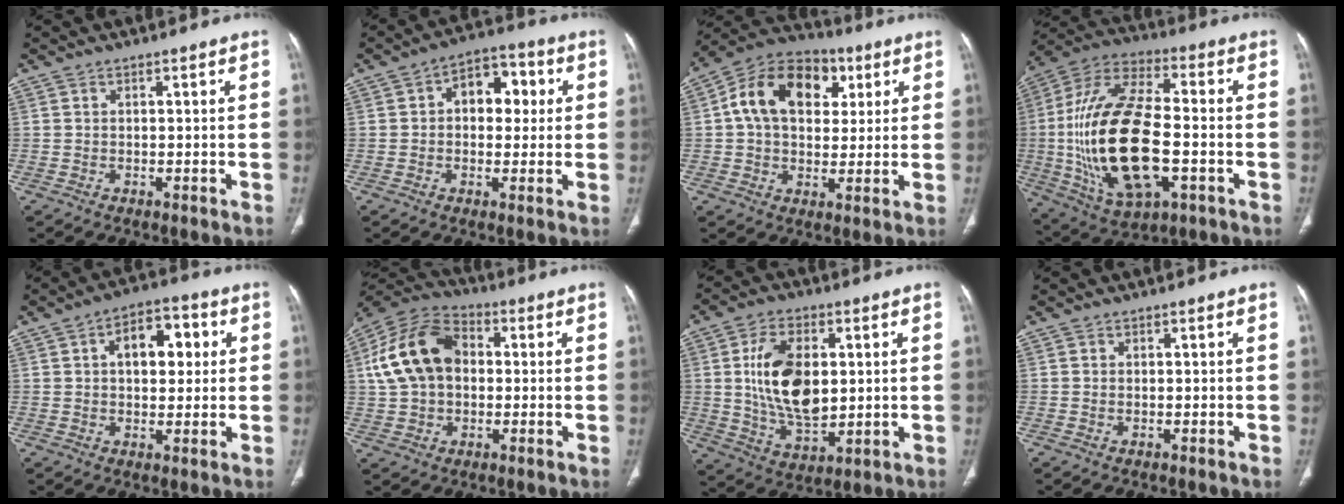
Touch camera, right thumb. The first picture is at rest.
{"total": 9.7, "force": [1.8, 6.5, 7.0], "torque": [-0.058, 0.022, 0.022]}
{"total": 16.7, "force": [4.6, 11.7, 11.0], "torque": [-0.157, 0.012, 0.068]}
{"total": 25.5, "force": [-3.7, 11.8, 22.2], "torque": [-0.452, 0.014, -0.054]}
{"total": 10.0, "force": [2.5, 5.9, 7.6], "torque": [-0.077, 0.015, 0.035]}
{"total": 15.7, "force": [1.8, 11.2, 10.9], "torque": [-0.192, 0.030, 0.022]}
{"total": 15.2, "force": [2.1, 8.9, 12.2], "torque": [-0.199, -0.011, 0.046]}
{"total": 0.0}